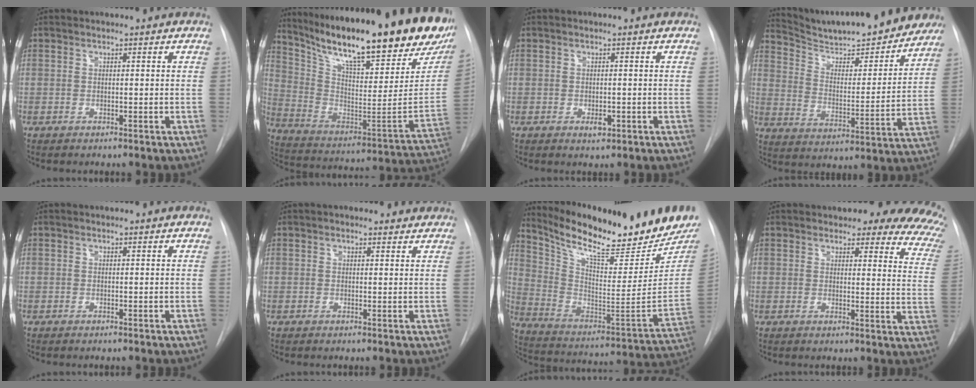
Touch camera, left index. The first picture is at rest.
{"total": 32.9, "force": [25.2, 5.9, 20.4], "torque": [-0.346, -0.059, 0.360]}
{"total": 1.4, "force": [-0.5, 0.8, 1.0], "torque": [-0.015, -0.002, -0.004]}
{"total": 23.2, "force": [21.1, 4.0, 8.9], "torque": [-0.140, -0.024, 0.296]}
{"total": 0.0}
{"total": 3.5, "force": [3.0, 1.3, 1.3], "torque": [-0.014, 0.016, 0.030]}
{"total": 25.1, "force": [21.4, 4.9, 12.3], "torque": [-0.210, -0.048, 0.319]}
{"total": 16.5, "force": [14.3, 4.9, 6.6], "torque": [-0.046, -0.056, 0.127]}